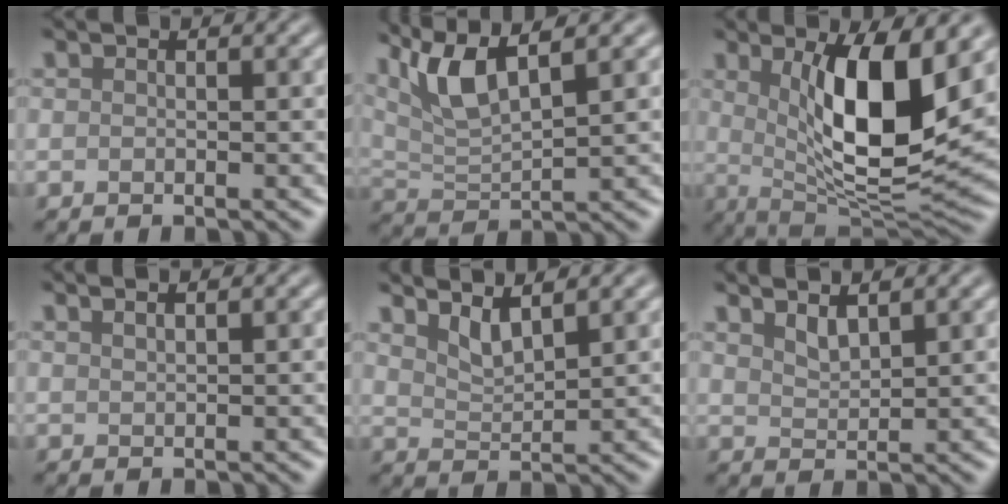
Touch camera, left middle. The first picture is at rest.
{"total": 6.0, "force": [3.5, 1.6, 4.5], "torque": [-0.098, 0.008, 0.070]}
{"total": 10.8, "force": [2.2, 3.4, 10.0], "torque": [-0.154, -0.014, 0.043]}
{"total": 1.7, "force": [1.3, 0.6, 0.9], "torque": [0.001, 0.002, 0.008]}
{"total": 2.8, "force": [2.2, 0.6, 1.6], "torque": [-0.031, -0.006, 0.045]}
{"total": 2.1, "force": [1.7, 0.5, 1.0], "torque": [-0.019, -0.003, 0.035]}